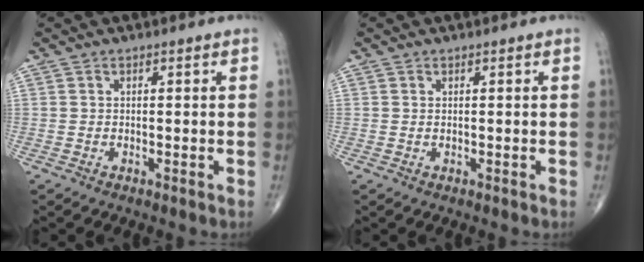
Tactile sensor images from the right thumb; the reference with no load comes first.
{"total": 0.0}